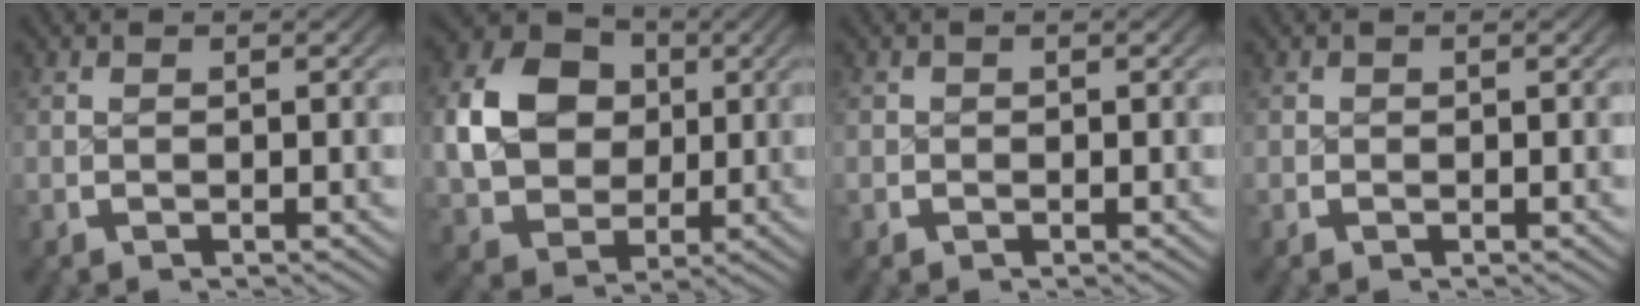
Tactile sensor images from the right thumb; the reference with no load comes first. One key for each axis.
{"total": 12.1, "fx": 1.8, "fy": 10.0, "fz": 6.5, "tx": -0.146, "ty": -0.027, "tz": 0.040}
{"total": 1.0, "fx": 0.1, "fy": 0.6, "fz": -0.8, "tx": 0.016, "ty": -0.001, "tz": -0.001}
{"total": 0.6, "fx": 0.0, "fy": 0.3, "fz": -0.5, "tx": 0.011, "ty": 0.000, "tz": -0.001}